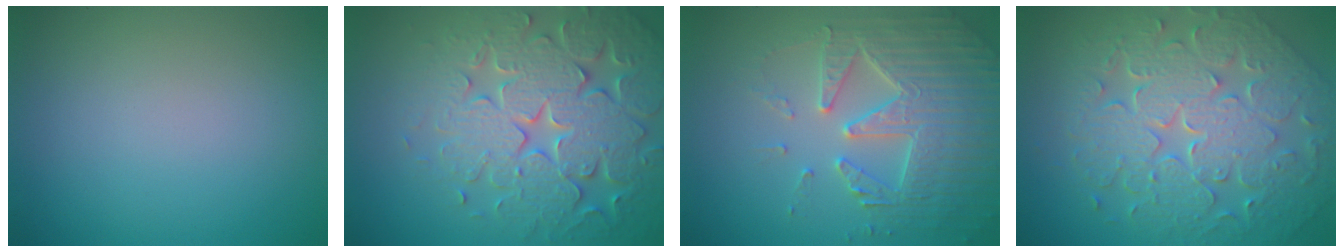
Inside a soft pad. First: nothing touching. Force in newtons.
{"total": 7.8, "press": 7.6, "slide": 1.6}
{"total": 5.0, "press": 4.9, "slide": 1.0}
{"total": 9.2, "press": 6.6, "slide": 6.3}